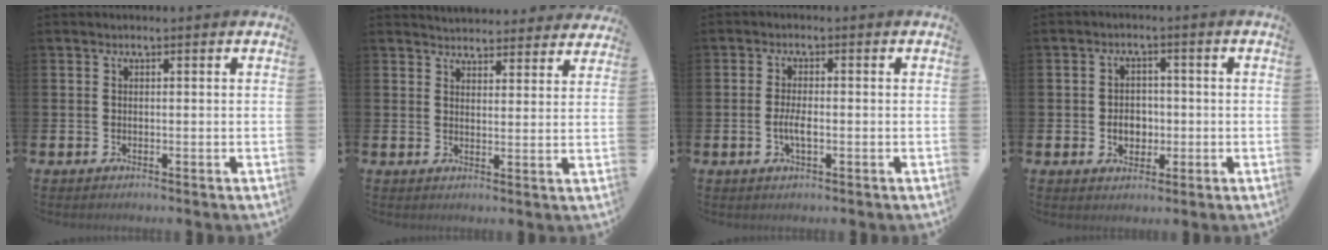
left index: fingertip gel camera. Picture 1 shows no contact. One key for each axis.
{"total": 4.4, "fx": 4.3, "fy": 0.8, "fz": -0.1, "tx": -0.011, "ty": -0.024, "tz": 0.080}
{"total": 2.8, "fx": -0.6, "fy": 1.0, "fz": 2.6, "tx": -0.044, "ty": 0.002, "tz": -0.012}
{"total": 3.4, "fx": -0.6, "fy": 2.8, "fz": 1.9, "tx": -0.026, "ty": 0.000, "tz": -0.019}